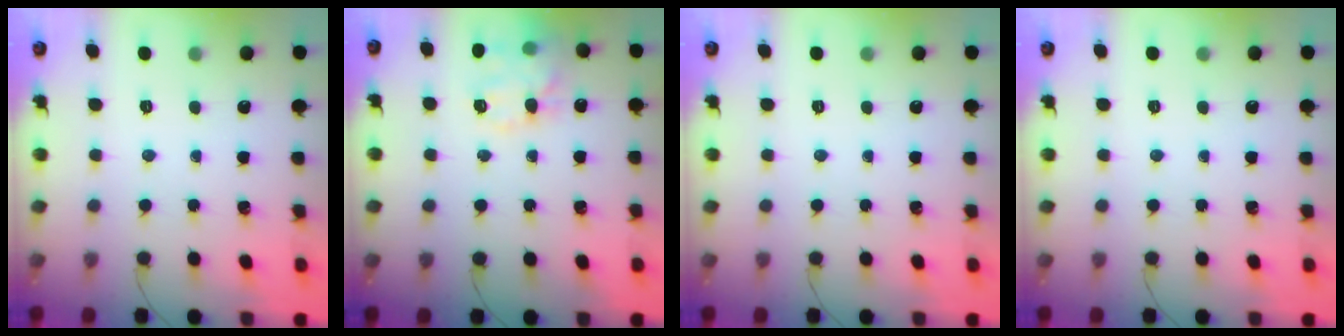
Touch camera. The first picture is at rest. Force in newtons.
{"total": 15.0, "press": 14.9, "slide": 2.2}
{"total": 0.0}
{"total": 0.0}